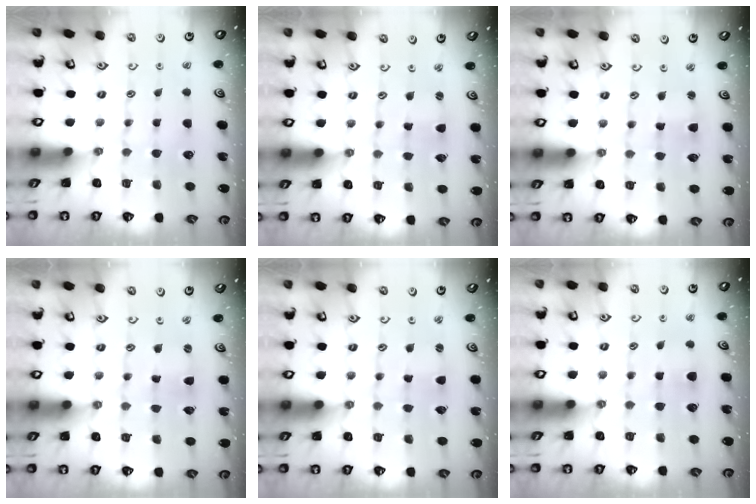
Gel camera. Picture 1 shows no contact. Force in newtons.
{"total": 1.1, "press": 1.1, "slide": 0.2}
{"total": 1.8, "press": 1.7, "slide": 0.3}
{"total": 0.0}
{"total": 1.1, "press": 1.1, "slide": 0.2}
{"total": 4.6, "press": 4.5, "slide": 0.6}